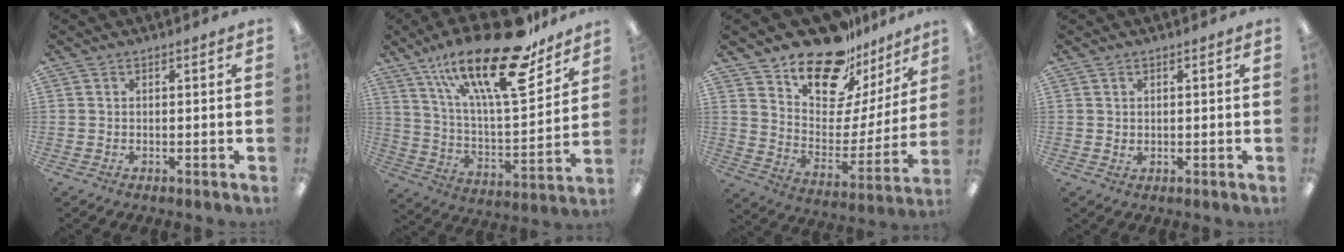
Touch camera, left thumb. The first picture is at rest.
{"total": 27.7, "force": [17.8, 8.7, 19.3], "torque": [-0.314, -0.097, 0.297]}
{"total": 20.0, "force": [16.3, 8.8, 7.5], "torque": [-0.138, -0.116, 0.292]}
{"total": 1.0, "force": [0.5, 0.8, 0.5], "torque": [-0.002, 0.000, 0.006]}